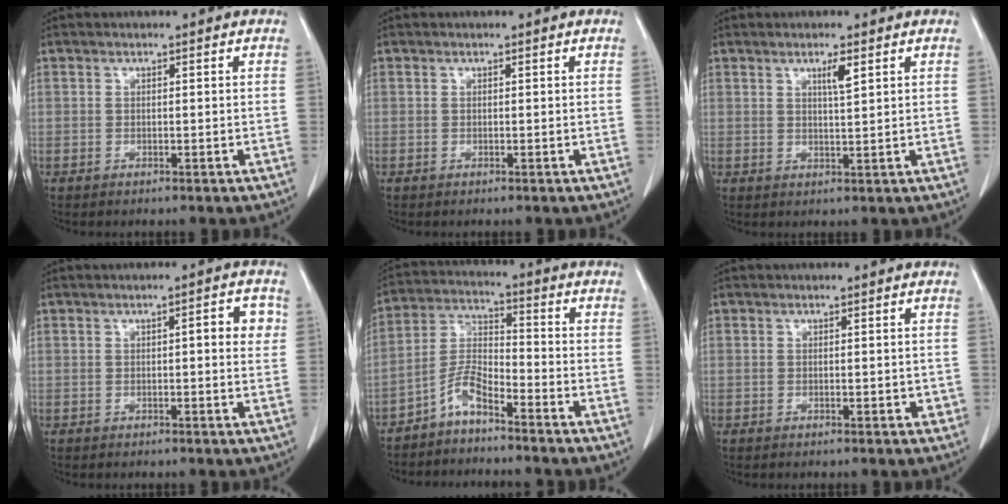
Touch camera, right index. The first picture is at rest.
{"total": 0.0}
{"total": 2.6, "force": [1.4, 0.0, 2.2], "torque": [-0.040, -0.004, 0.025]}
{"total": 3.6, "force": [0.6, 0.9, 3.5], "torque": [-0.042, 0.007, 0.003]}
{"total": 5.6, "force": [-4.4, 1.3, 3.3], "torque": [-0.077, 0.003, -0.091]}
{"total": 1.4, "force": [-0.2, 0.7, 1.2], "torque": [-0.014, 0.002, -0.001]}